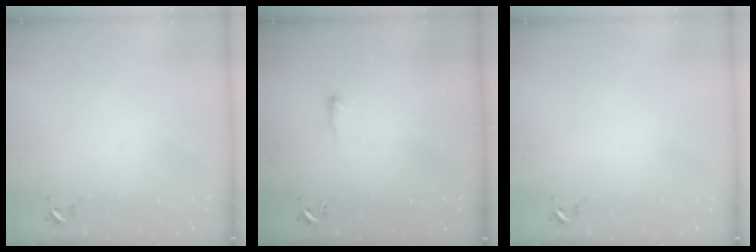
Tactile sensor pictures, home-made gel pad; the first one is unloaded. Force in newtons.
{"total": 4.7, "press": 4.7, "slide": 0.6}
{"total": 0.0}